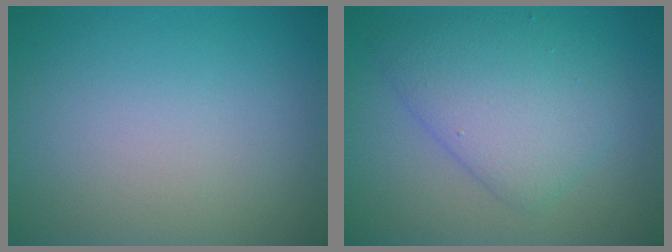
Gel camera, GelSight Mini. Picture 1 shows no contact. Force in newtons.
{"total": 5.3, "press": 5.3, "slide": 0.3}